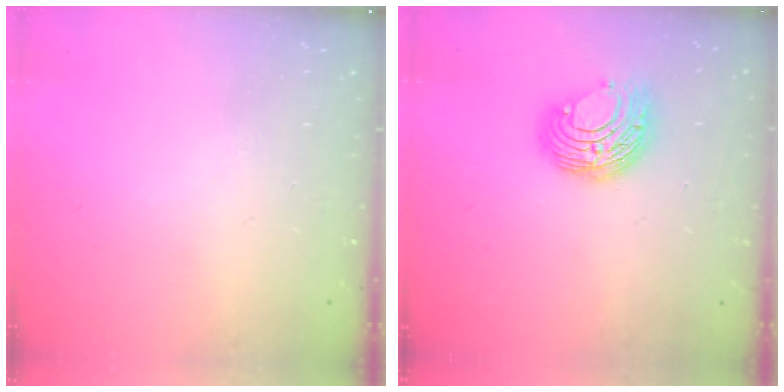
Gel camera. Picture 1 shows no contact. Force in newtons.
{"total": 9.1, "press": 9.1, "slide": 0.4}